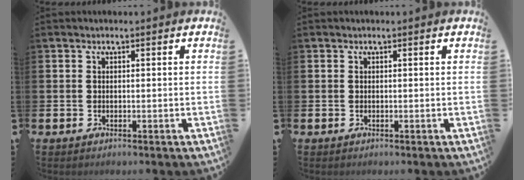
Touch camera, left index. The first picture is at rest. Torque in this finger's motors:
{"motor_torque": [-0.11, 0.24, -0.02, 0.01]}